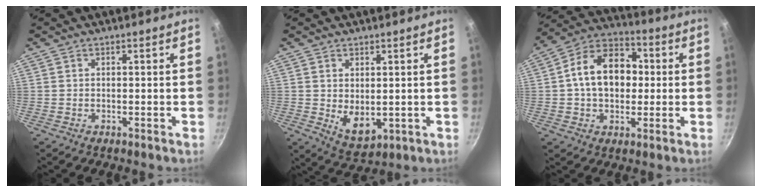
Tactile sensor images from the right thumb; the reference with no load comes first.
{"total": 6.5, "force": [0.4, 3.9, 5.1], "torque": [-0.070, -0.021, 0.023]}
{"total": 14.7, "force": [0.8, 10.6, 10.2], "torque": [-0.130, 0.028, -0.003]}